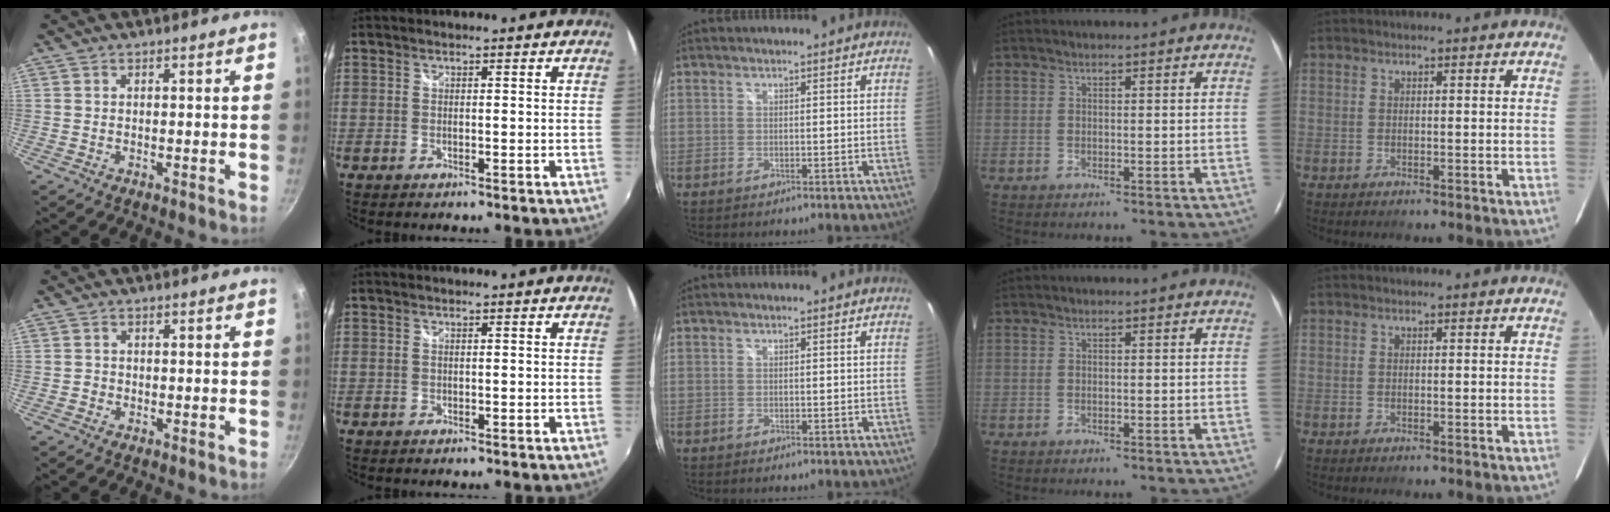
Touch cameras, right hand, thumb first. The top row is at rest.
{"thumb": {"total": 0.9, "force": [-0.4, 0.8, 0.1], "torque": [0.000, 0.002, -0.007]}}